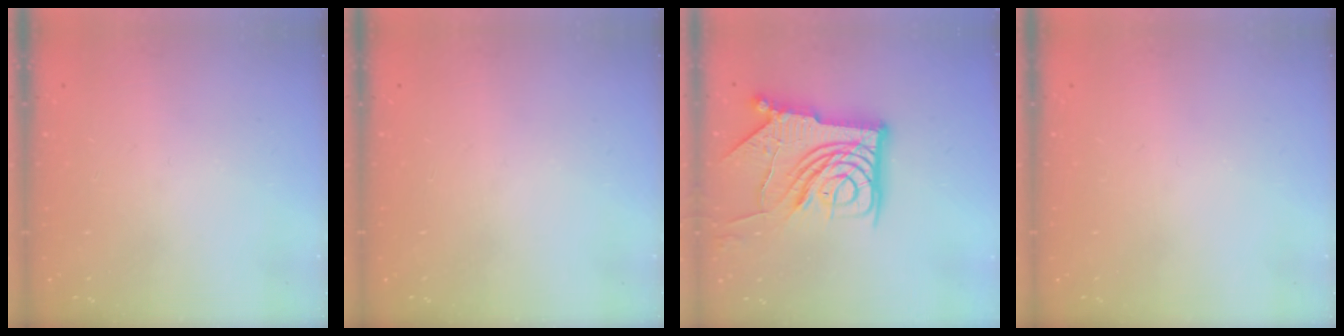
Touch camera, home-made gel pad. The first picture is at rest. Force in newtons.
{"total": 0.0}
{"total": 21.3, "press": 21.2, "slide": 2.4}
{"total": 0.0}